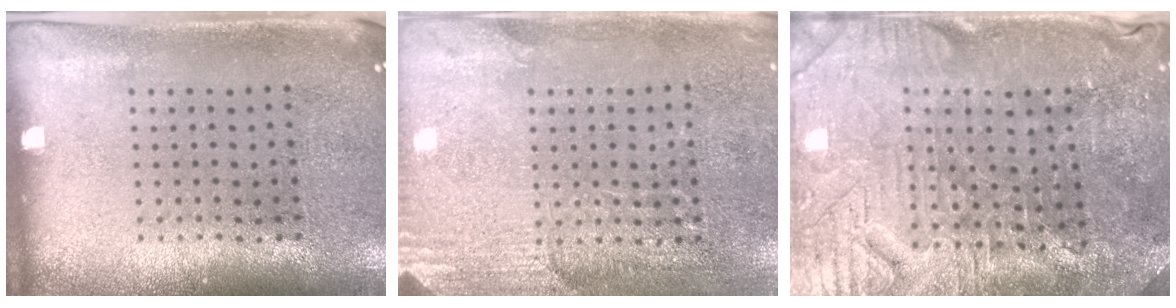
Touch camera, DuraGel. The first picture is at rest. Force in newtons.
{"total": 2.8, "press": 2.6, "slide": 0.8}
{"total": 3.6, "press": 3.6, "slide": 0.4}